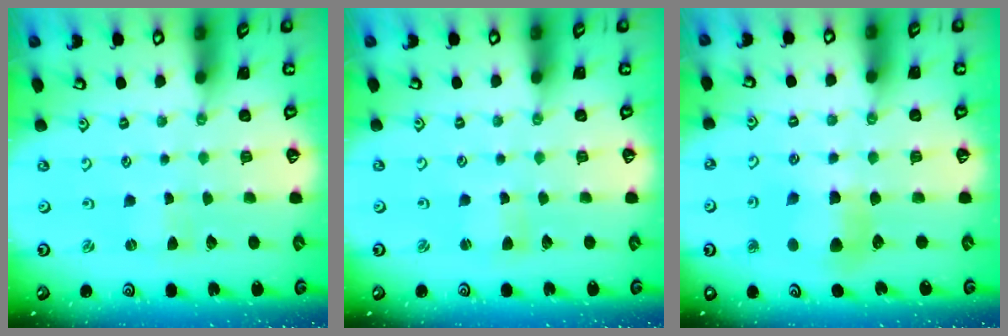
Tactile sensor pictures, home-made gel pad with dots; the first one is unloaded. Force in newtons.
{"total": 2.2, "press": 2.2, "slide": 0.3}
{"total": 6.6, "press": 6.6, "slide": 0.6}